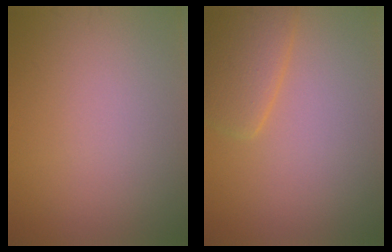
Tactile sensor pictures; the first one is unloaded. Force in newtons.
{"total": 3.7, "press": 3.6, "slide": 0.2}